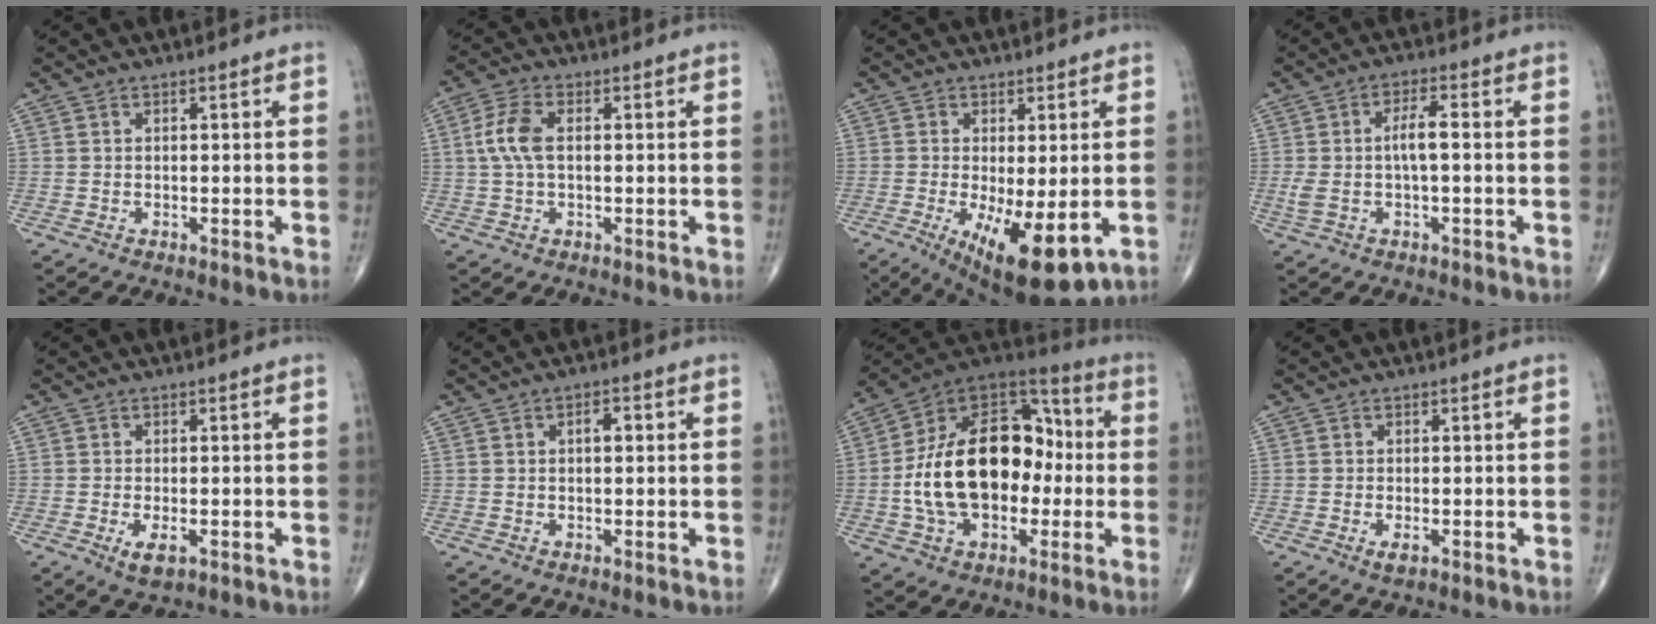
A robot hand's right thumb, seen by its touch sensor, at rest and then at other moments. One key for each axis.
{"total": 6.0, "fx": 0.6, "fy": 3.0, "fz": 5.1, "tx": -0.124, "ty": 0.016, "tz": 0.008}
{"total": 12.7, "fx": -3.6, "fy": 4.2, "fz": 11.4, "tx": -0.180, "ty": -0.025, "tz": -0.040}
{"total": 5.7, "fx": -0.1, "fy": 1.4, "fz": 5.6, "tx": -0.130, "ty": 0.018, "tz": -0.003}
{"total": 3.4, "fx": -1.3, "fy": 1.4, "fz": 2.8, "tx": -0.050, "ty": -0.007, "tz": -0.019}
{"total": 2.3, "fx": 0.5, "fy": 1.1, "fz": 1.9, "tx": -0.025, "ty": 0.005, "tz": 0.003}
{"total": 24.2, "fx": -1.7, "fy": 15.4, "fz": 18.6, "tx": -0.301, "ty": 0.038, "tz": -0.026}
{"total": 1.7, "fx": -0.8, "fy": 0.6, "fz": 1.4, "tx": -0.027, "ty": -0.003, "tz": -0.013}